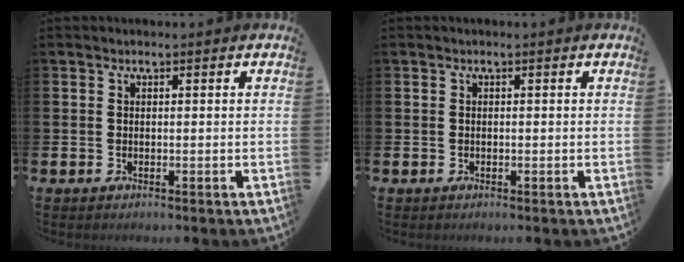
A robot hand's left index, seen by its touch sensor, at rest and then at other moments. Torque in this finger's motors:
{"motor_torque": [-0.04, -0.20, -0.10, -0.01]}